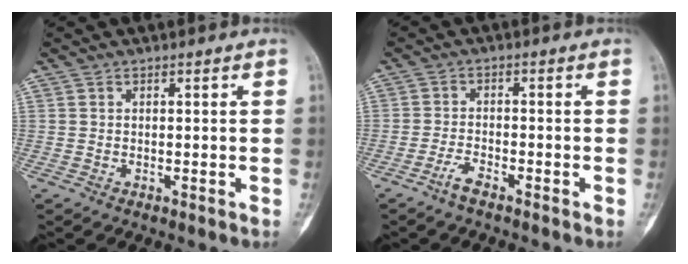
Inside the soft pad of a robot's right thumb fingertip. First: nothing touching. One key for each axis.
{"total": 2.7, "fx": -2.2, "fy": 0.5, "fz": 1.5, "tx": -0.043, "ty": 0.012, "tz": -0.047}